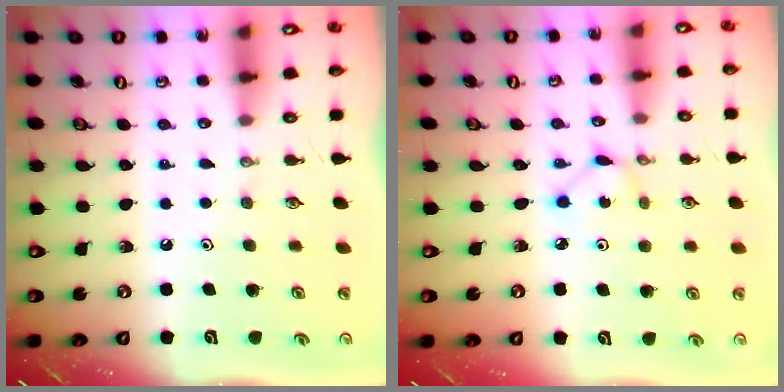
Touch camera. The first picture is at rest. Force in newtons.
{"total": 1.6, "press": 1.5, "slide": 0.1}